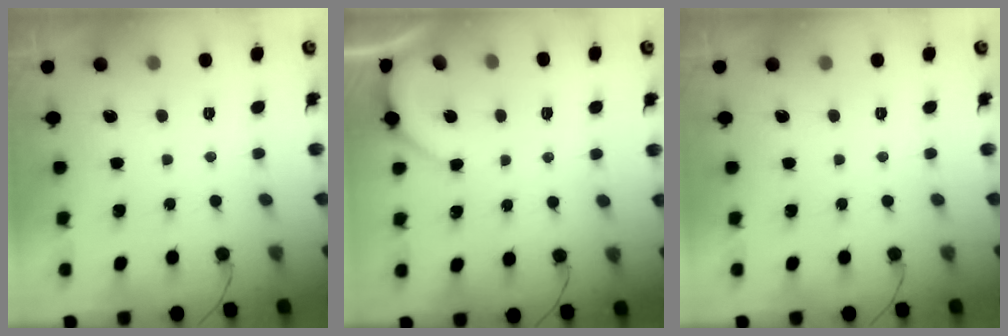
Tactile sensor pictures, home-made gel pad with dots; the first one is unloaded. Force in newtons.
{"total": 2.0, "press": 2.0, "slide": 0.2}
{"total": 0.0}